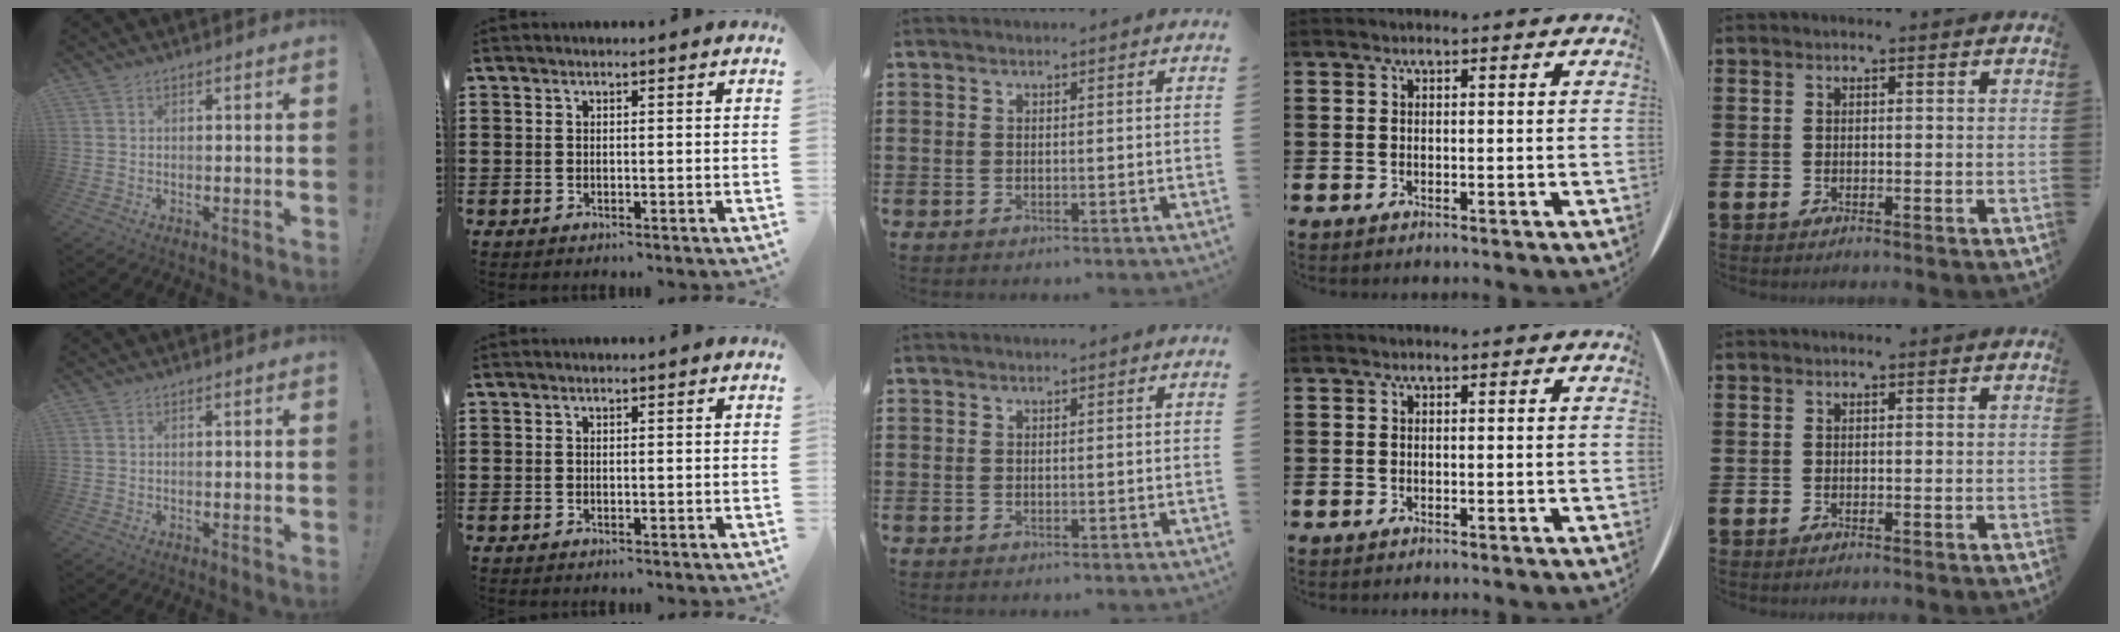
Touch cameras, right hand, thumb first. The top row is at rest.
{}